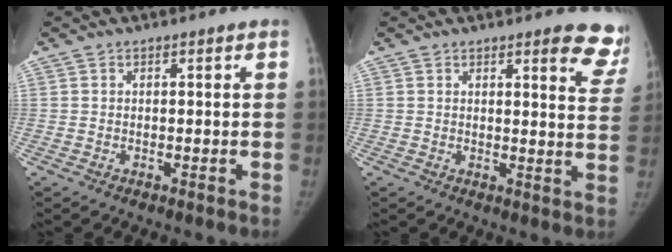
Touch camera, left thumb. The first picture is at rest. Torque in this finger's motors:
{"motor_torque": [0.26, -0.47, 0.72, -0.66, 0.11]}